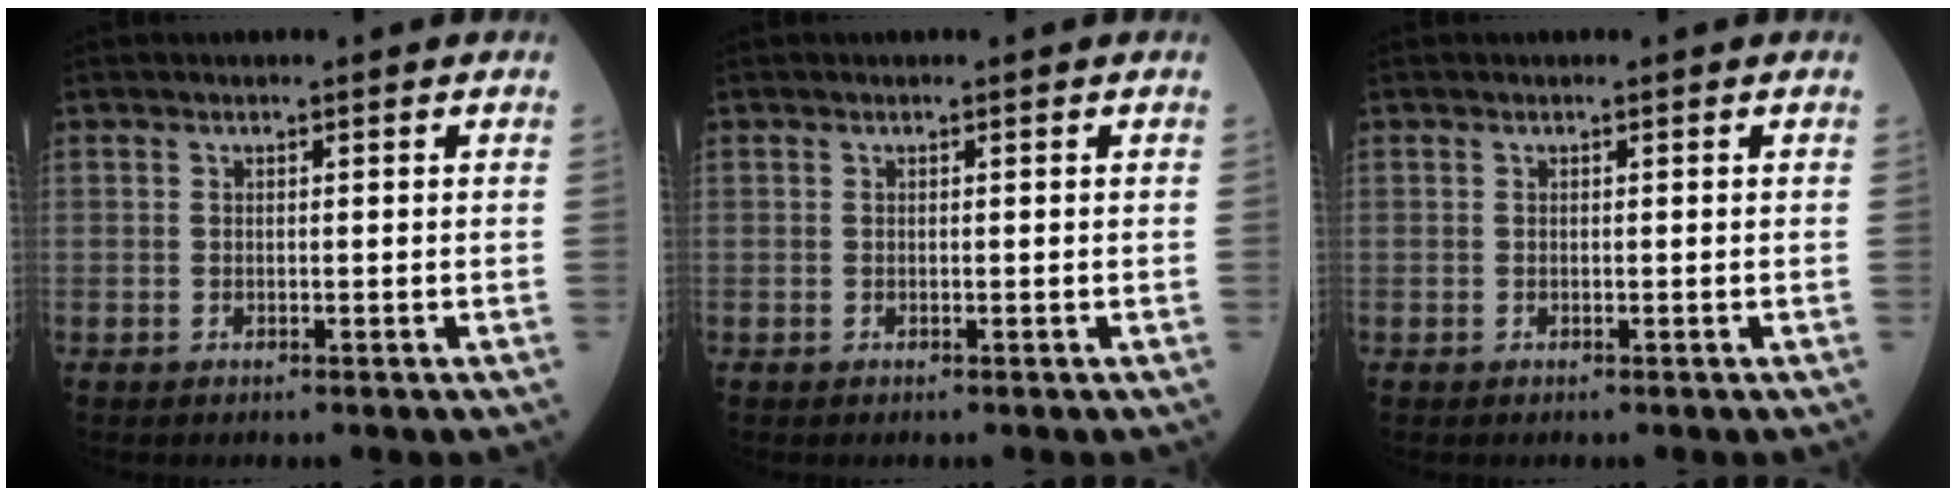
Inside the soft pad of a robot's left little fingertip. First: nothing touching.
{"total": 0.0}
{"total": 0.0}